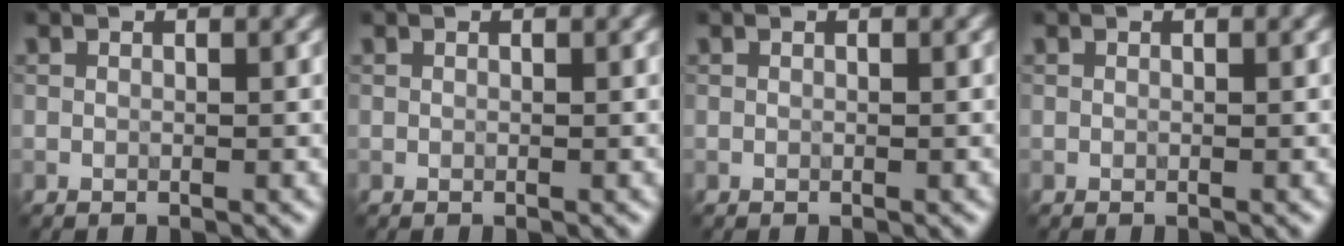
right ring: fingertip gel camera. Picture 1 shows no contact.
{"total": 0.0}
{"total": 0.0}
{"total": 0.0}